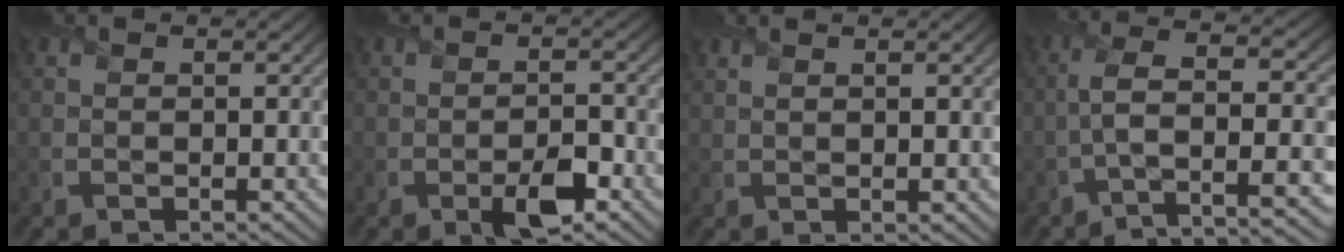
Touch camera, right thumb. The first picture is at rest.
{"total": 3.9, "force": [-1.8, 1.5, 3.1], "torque": [-0.053, -0.004, -0.030]}
{"total": 1.8, "force": [1.1, 0.3, 1.4], "torque": [-0.027, 0.004, 0.017]}
{"total": 9.9, "force": [-2.8, 3.6, 8.8], "torque": [-0.166, 0.005, -0.050]}